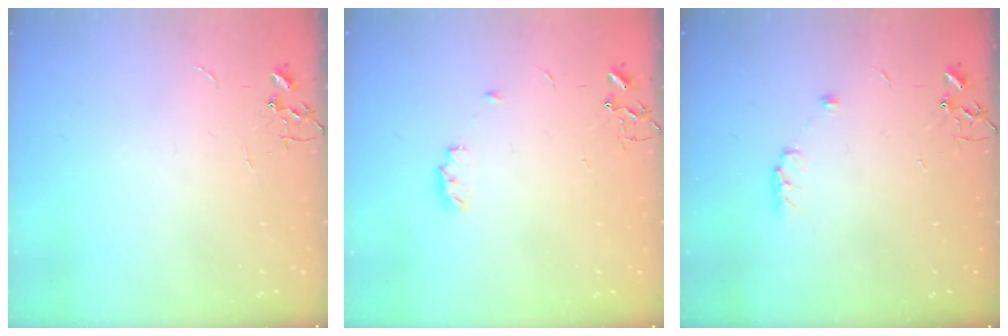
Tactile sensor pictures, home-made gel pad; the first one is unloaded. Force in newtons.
{"total": 5.5, "press": 5.4, "slide": 0.9}
{"total": 5.3, "press": 5.2, "slide": 0.8}